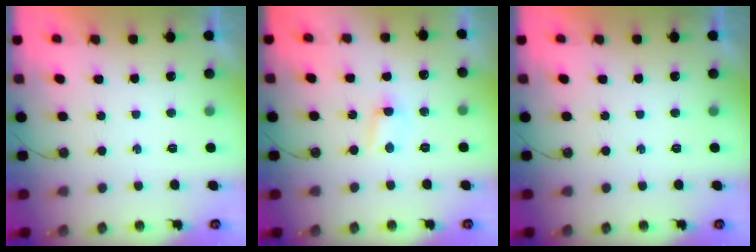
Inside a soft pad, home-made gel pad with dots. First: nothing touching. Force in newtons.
{"total": 3.7, "press": 3.7, "slide": 0.4}
{"total": 0.0}